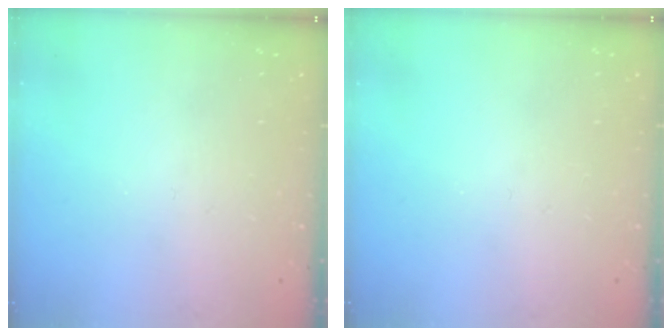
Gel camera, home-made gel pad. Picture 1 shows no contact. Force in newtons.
{"total": 0.0}